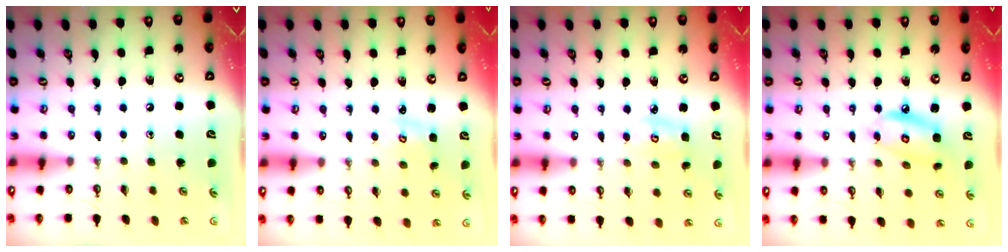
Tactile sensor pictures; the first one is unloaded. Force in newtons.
{"total": 2.5, "press": 2.5, "slide": 0.3}
{"total": 5.3, "press": 5.3, "slide": 0.3}
{"total": 7.7, "press": 7.7, "slide": 0.6}